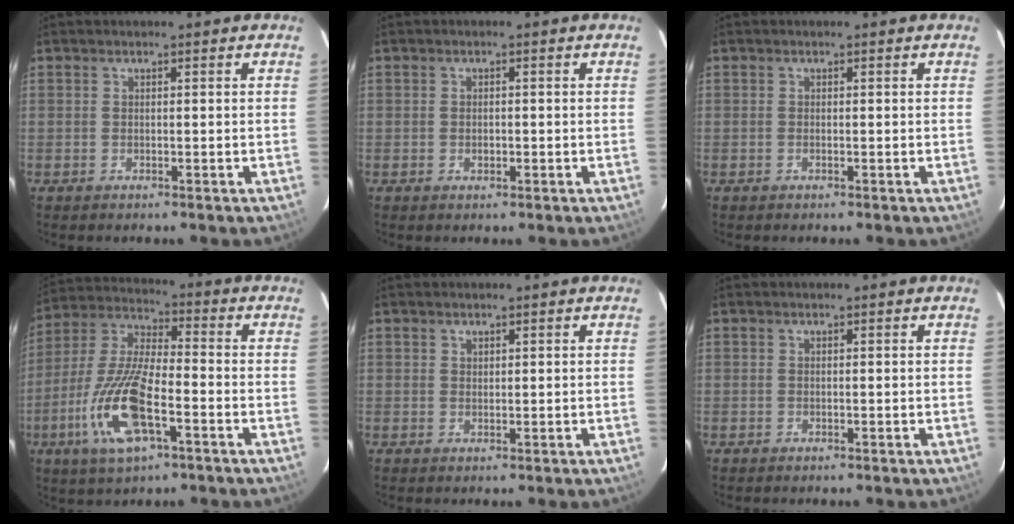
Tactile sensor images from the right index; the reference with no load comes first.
{"total": 1.4, "force": [-0.3, 1.0, 0.8], "torque": [-0.013, 0.003, -0.005]}
{"total": 0.0}
{"total": 16.3, "force": [-6.4, 5.3, 14.0], "torque": [-0.304, -0.012, -0.127]}
{"total": 0.8, "force": [0.6, 0.5, 0.1], "torque": [0.000, 0.002, 0.011]}
{"total": 0.0}